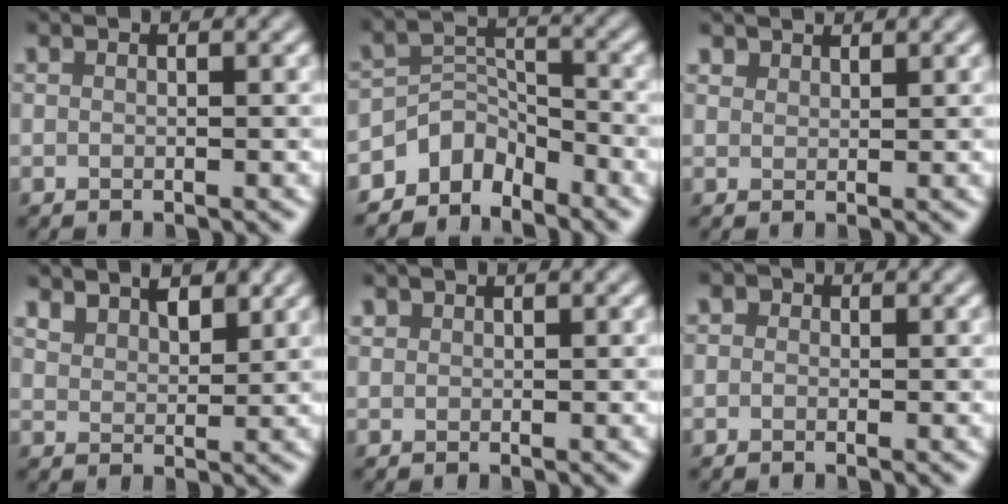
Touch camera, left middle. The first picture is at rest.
{"total": 4.1, "force": [-3.5, 2.0, 0.9], "torque": [-0.001, 0.003, -0.075]}
{"total": 2.0, "force": [1.8, 0.8, 0.4], "torque": [-0.013, -0.004, 0.040]}
{"total": 3.3, "force": [2.7, 1.5, 1.3], "torque": [-0.028, -0.004, 0.048]}
{"total": 0.7, "force": [0.4, 0.5, -0.1], "torque": [0.004, 0.000, 0.009]}
{"total": 1.8, "force": [0.6, 1.5, 0.8], "torque": [-0.001, 0.002, -0.024]}